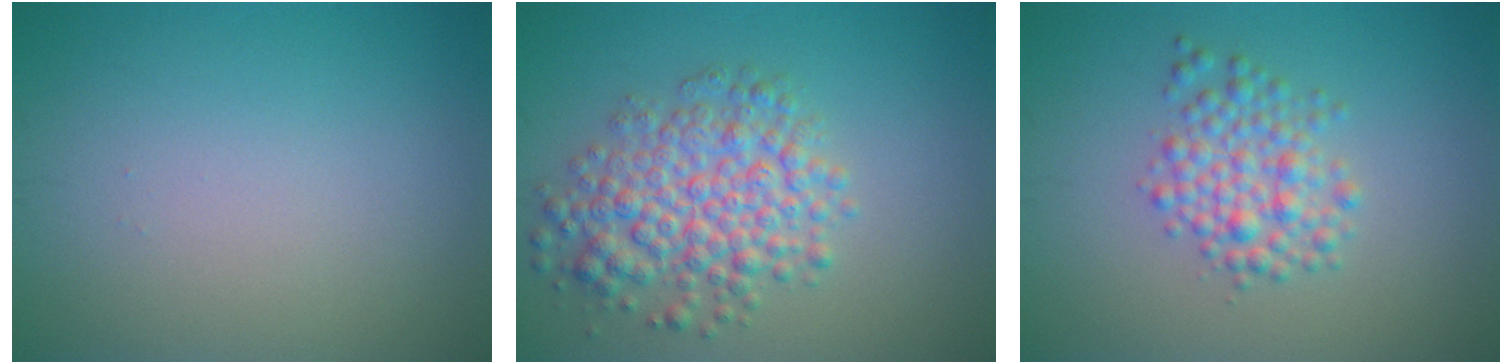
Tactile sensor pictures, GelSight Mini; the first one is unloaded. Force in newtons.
{"total": 5.6, "press": 5.6, "slide": 0.1}
{"total": 3.3, "press": 3.3, "slide": 0.1}